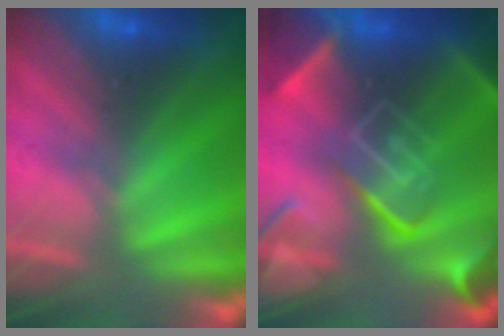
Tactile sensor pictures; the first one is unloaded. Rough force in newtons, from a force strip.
{"total": 8.1}